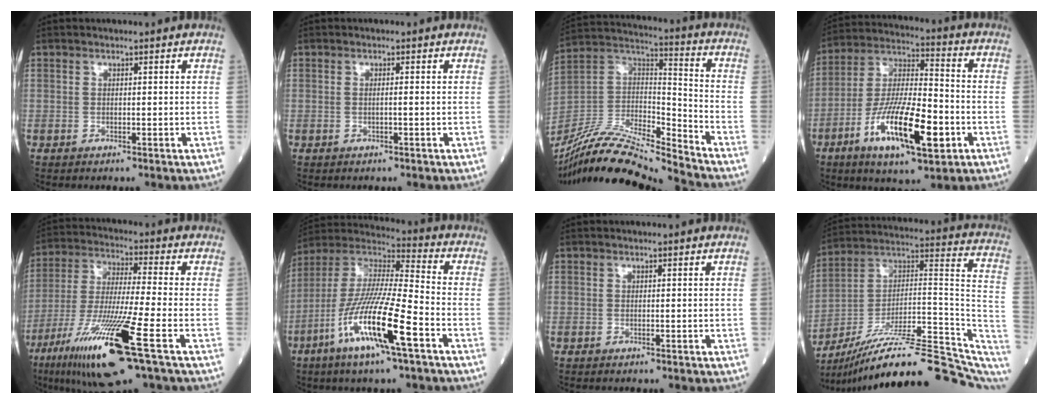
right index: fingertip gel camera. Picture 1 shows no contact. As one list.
[{"total": 0.6, "force": [0.0, -0.1, 0.6], "torque": [-0.012, 0.001, 0.003]}, {"total": 19.9, "force": [-18.4, 0.2, 7.5], "torque": [-0.160, 0.014, -0.334]}, {"total": 16.3, "force": [-6.1, 3.8, 14.7], "torque": [-0.283, -0.013, -0.102]}, {"total": 17.6, "force": [-8.4, 0.1, 15.5], "torque": [-0.317, -0.046, -0.154]}, {"total": 17.0, "force": [-7.3, 1.1, 15.3], "torque": [-0.314, -0.020, -0.140]}, {"total": 0.0}, {"total": 26.2, "force": [-19.9, 4.6, 16.5], "torque": [-0.184, 0.040, -0.298]}]